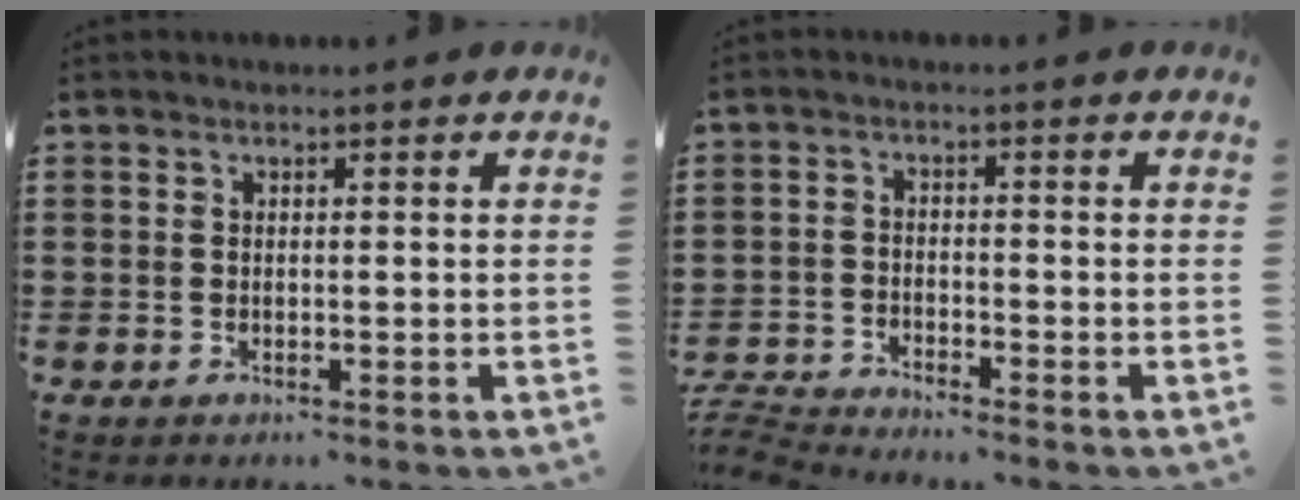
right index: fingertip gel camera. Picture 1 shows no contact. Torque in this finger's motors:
{"motor_torque": [-2.14, 0.00, -1.05, -0.21]}